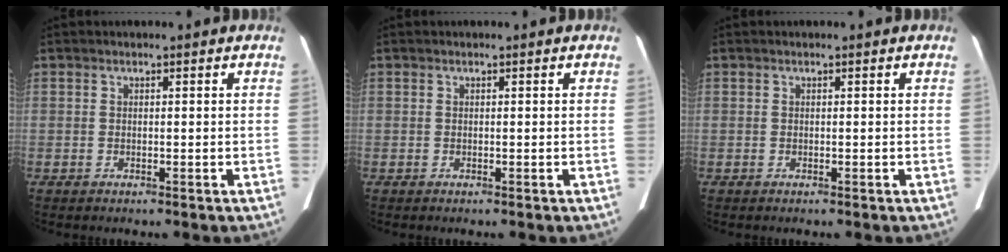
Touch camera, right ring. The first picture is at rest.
{"total": 0.0}
{"total": 0.0}